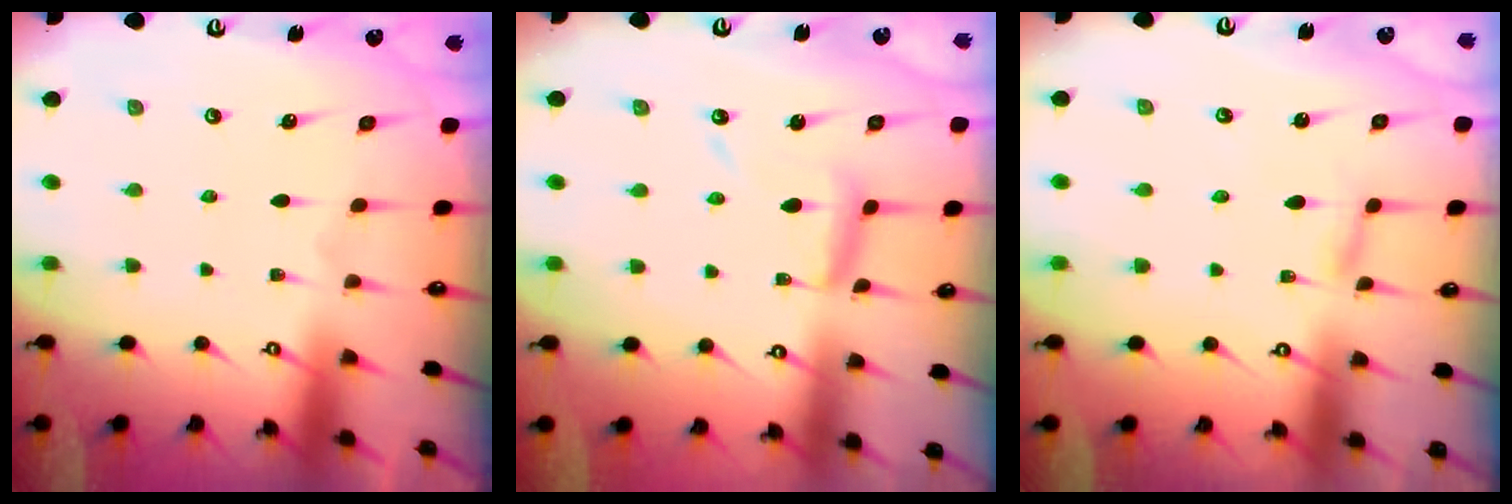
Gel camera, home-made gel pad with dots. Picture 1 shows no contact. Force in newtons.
{"total": 10.4, "press": 10.3, "slide": 0.9}
{"total": 2.1, "press": 2.1, "slide": 0.3}